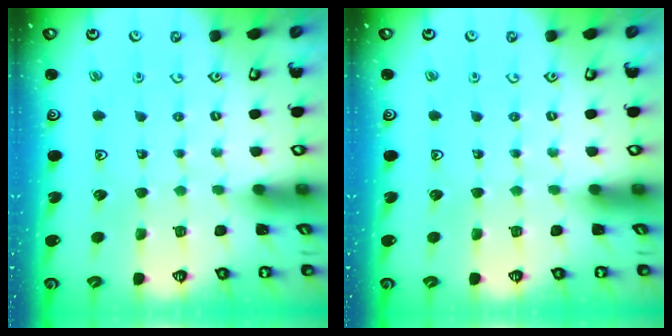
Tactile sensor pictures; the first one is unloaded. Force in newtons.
{"total": 0.0}